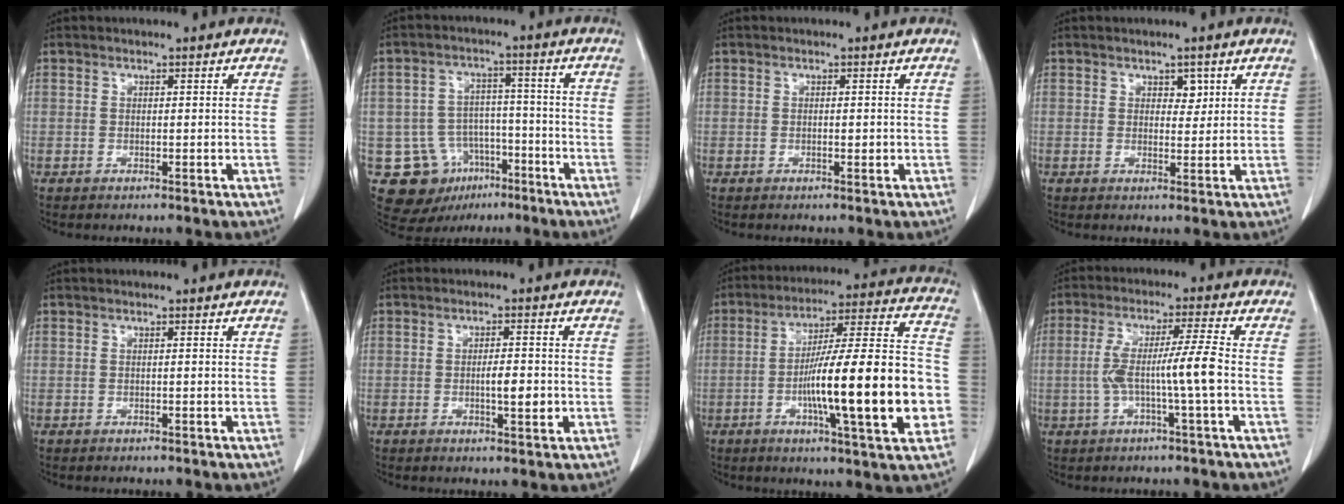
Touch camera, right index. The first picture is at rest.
{"total": 11.3, "force": [-5.4, 9.2, 3.6], "torque": [-0.064, 0.028, -0.073]}
{"total": 0.8, "force": [-0.1, 0.3, 0.8], "torque": [-0.014, 0.000, -0.002]}
{"total": 2.1, "force": [1.1, 1.3, 1.3], "torque": [-0.013, -0.001, 0.016]}
{"total": 0.0}
{"total": 3.9, "force": [-0.7, 0.9, 3.7], "torque": [-0.063, 0.000, -0.007]}
{"total": 22.0, "force": [-5.0, 1.8, 21.4], "torque": [-0.300, 0.012, -0.075]}
{"total": 7.9, "force": [-1.4, -0.8, 7.8], "torque": [-0.155, 0.016, -0.023]}